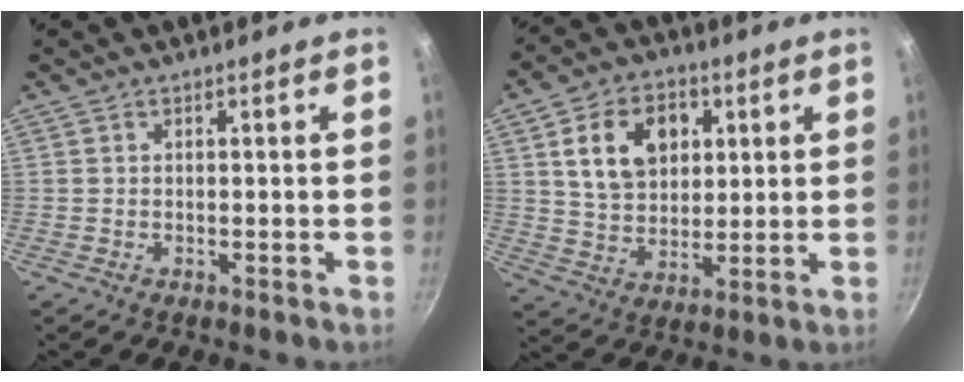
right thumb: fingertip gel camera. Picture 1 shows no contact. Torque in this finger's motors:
{"motor_torque": [-1.04, 0.73, 0.21, -0.08, 0.11]}